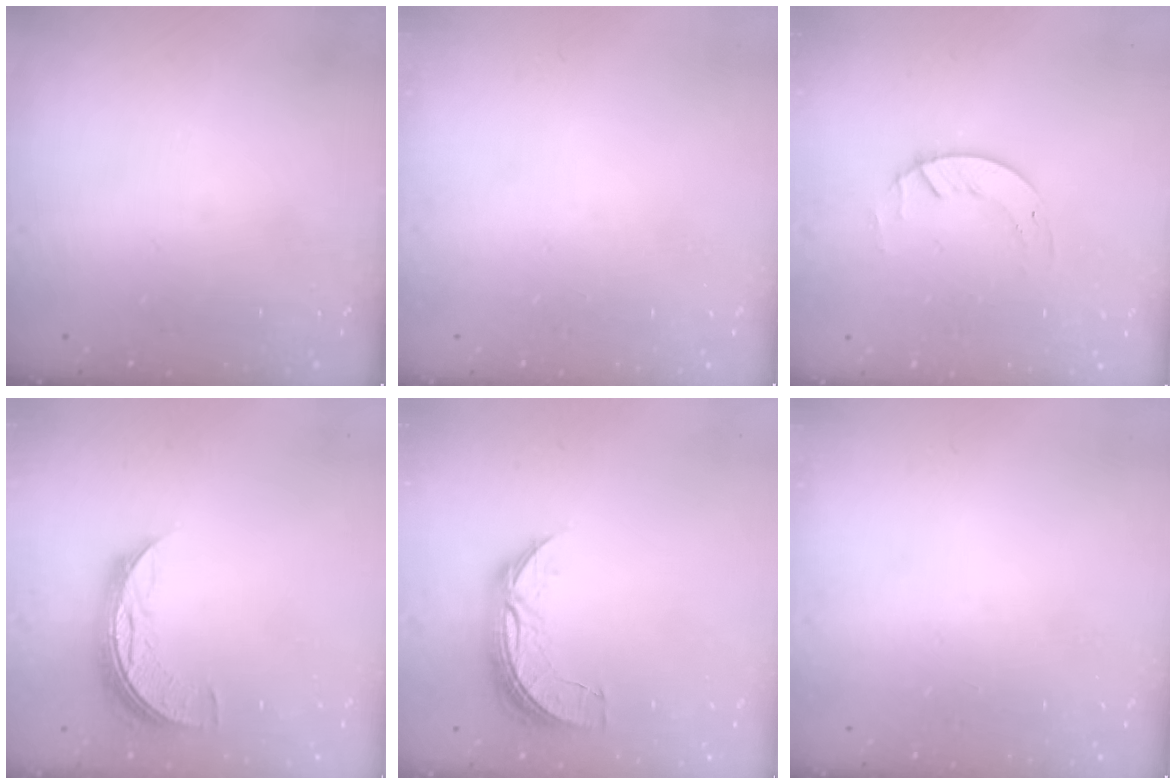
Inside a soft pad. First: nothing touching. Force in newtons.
{"total": 0.0}
{"total": 2.6, "press": 2.6, "slide": 0.3}
{"total": 7.9, "press": 7.9, "slide": 0.4}
{"total": 7.7, "press": 7.7, "slide": 0.7}
{"total": 0.0}